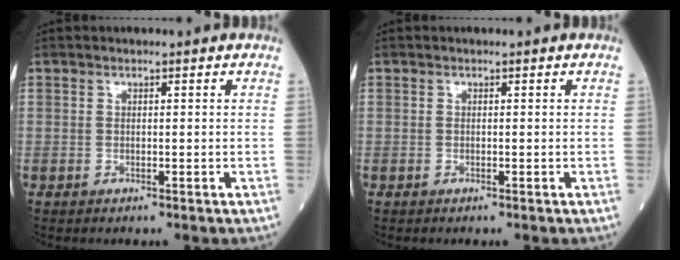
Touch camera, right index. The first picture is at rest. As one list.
[{"total": 0.0}]